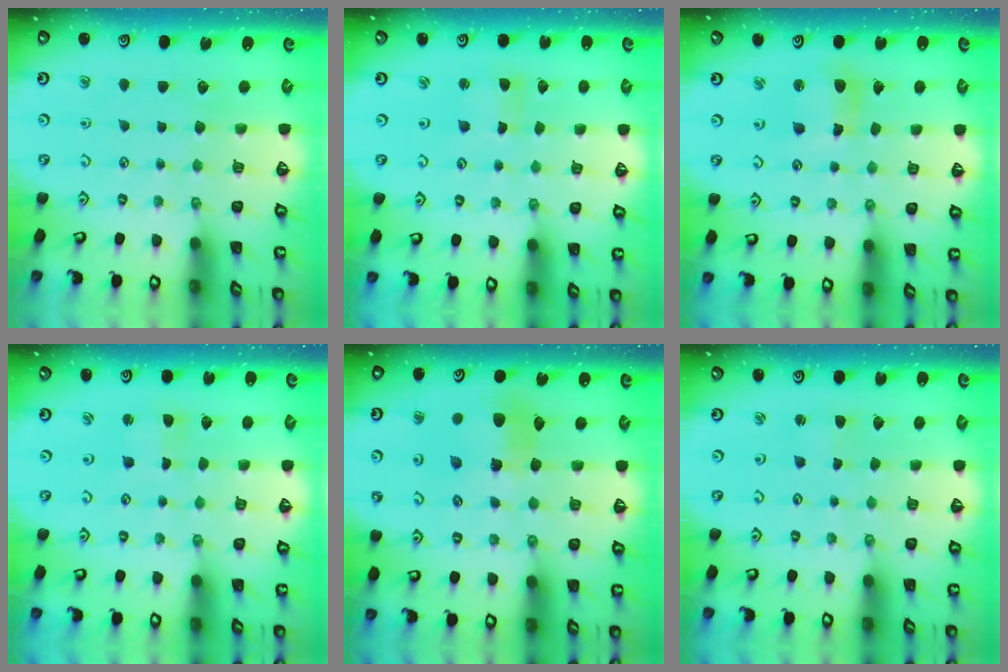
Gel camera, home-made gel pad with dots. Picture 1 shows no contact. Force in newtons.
{"total": 2.0, "press": 2.0, "slide": 0.3}
{"total": 9.2, "press": 9.1, "slide": 1.3}
{"total": 2.5, "press": 2.5, "slide": 0.3}
{"total": 8.5, "press": 8.4, "slide": 1.1}
{"total": 0.7, "press": 0.7, "slide": 0.1}